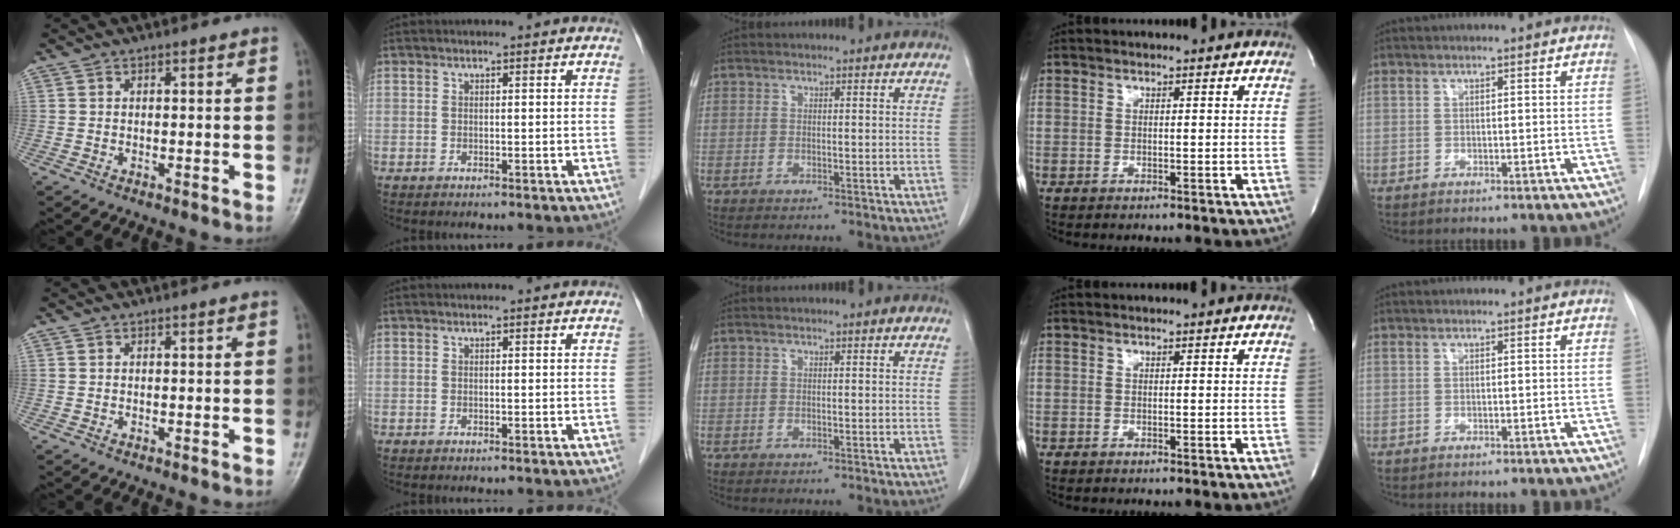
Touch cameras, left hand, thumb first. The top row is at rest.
{}